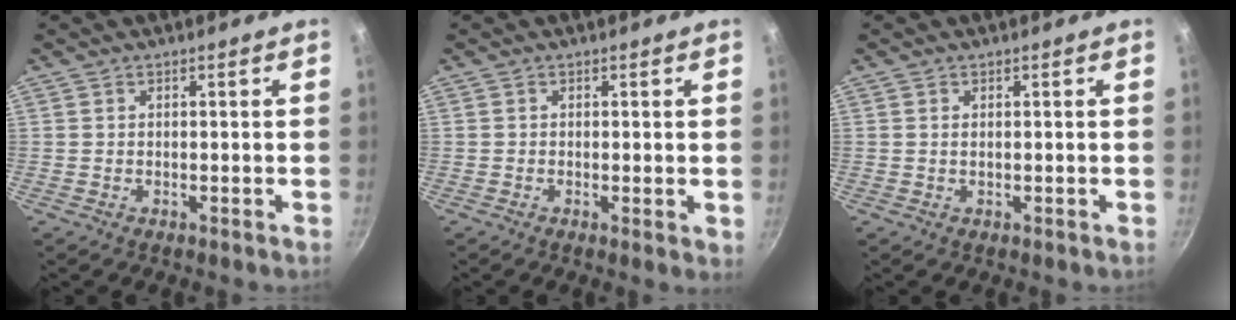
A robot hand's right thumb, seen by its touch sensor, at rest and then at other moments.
{"total": 2.7, "force": [-0.1, 0.8, 2.6], "torque": [-0.042, -0.010, -0.007]}
{"total": 0.5, "force": [0.1, 0.2, 0.4], "torque": [-0.011, 0.001, 0.004]}